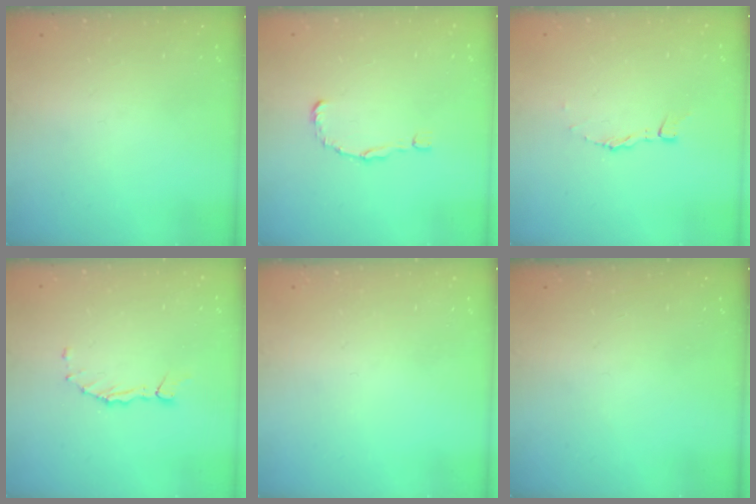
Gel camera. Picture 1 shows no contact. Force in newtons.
{"total": 1.5, "press": 1.5, "slide": 0.0}
{"total": 4.4, "press": 4.3, "slide": 0.5}
{"total": 2.1, "press": 2.0, "slide": 0.3}
{"total": 0.0}
{"total": 0.0}